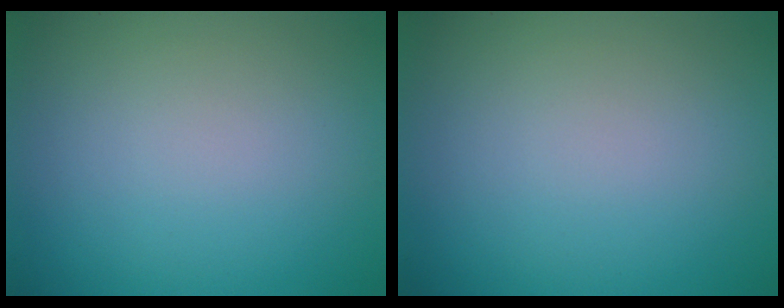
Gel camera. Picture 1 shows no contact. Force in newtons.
{"total": 0.0}